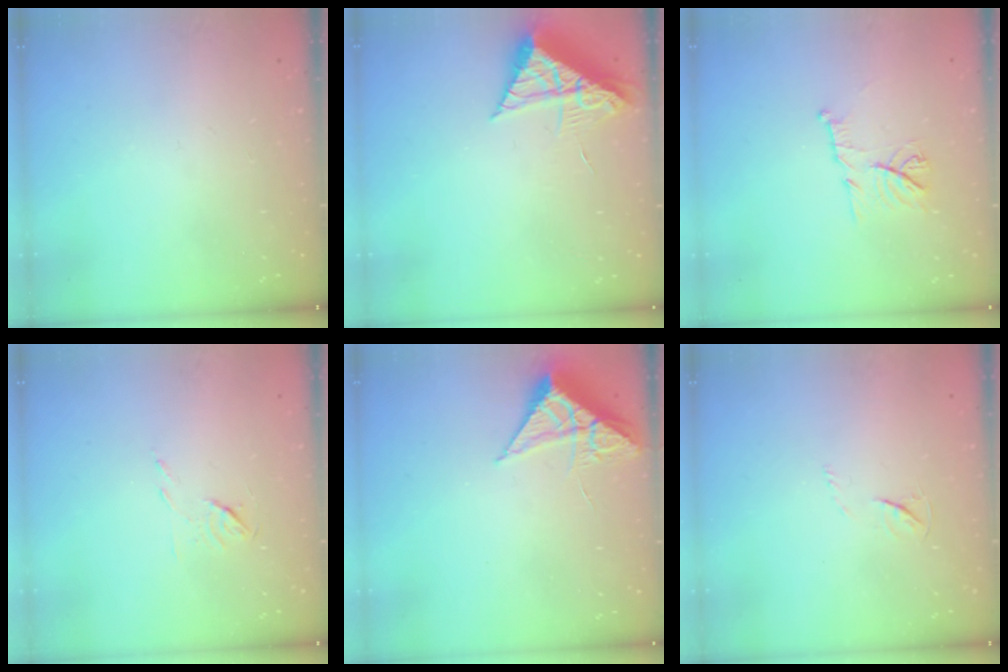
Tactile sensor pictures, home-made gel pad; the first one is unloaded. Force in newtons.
{"total": 9.4, "press": 9.4, "slide": 0.5}
{"total": 9.5, "press": 9.5, "slide": 0.2}
{"total": 4.8, "press": 4.7, "slide": 1.0}
{"total": 7.0, "press": 7.0, "slide": 0.3}
{"total": 3.6, "press": 3.6, "slide": 0.5}